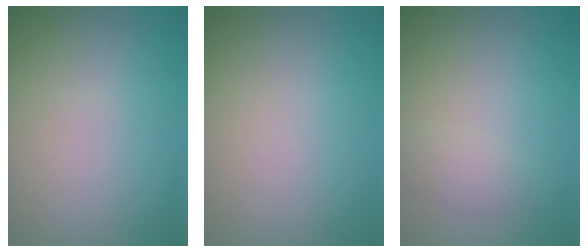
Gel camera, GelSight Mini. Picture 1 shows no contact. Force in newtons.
{"total": 0.0}
{"total": 1.5, "press": 1.5, "slide": 0.2}